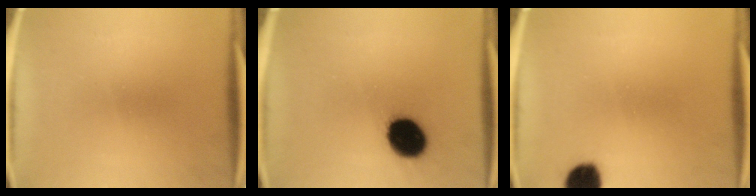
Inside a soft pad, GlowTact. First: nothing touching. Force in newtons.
{"total": 13.5}
{"total": 6.7}